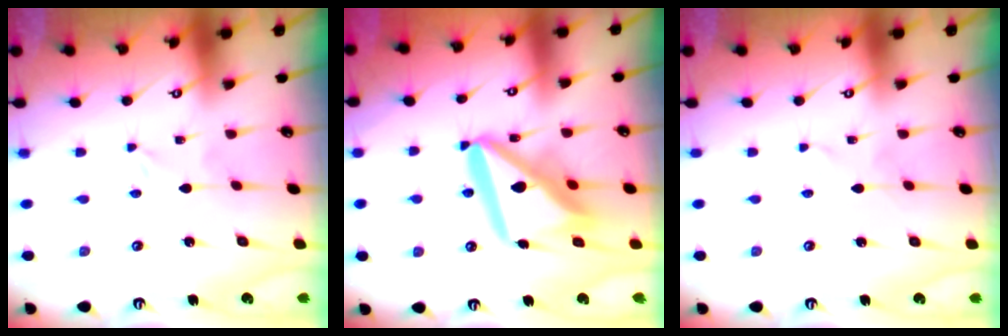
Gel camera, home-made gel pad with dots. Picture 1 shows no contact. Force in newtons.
{"total": 17.4, "press": 17.3, "slide": 1.9}
{"total": 1.1, "press": 1.1, "slide": 0.1}